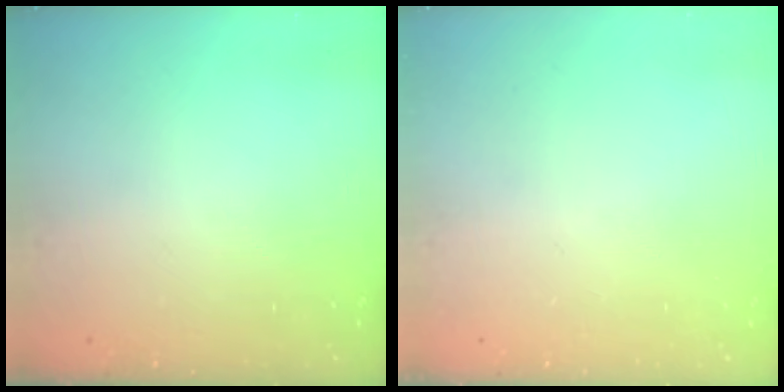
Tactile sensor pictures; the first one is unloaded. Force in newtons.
{"total": 0.0}